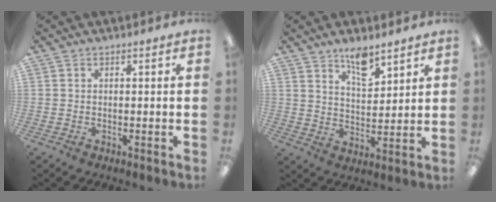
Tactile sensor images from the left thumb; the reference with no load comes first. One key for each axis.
{"total": 7.7, "fx": 6.0, "fy": 3.0, "fz": 3.9, "tx": -0.052, "ty": -0.037, "tz": 0.102}